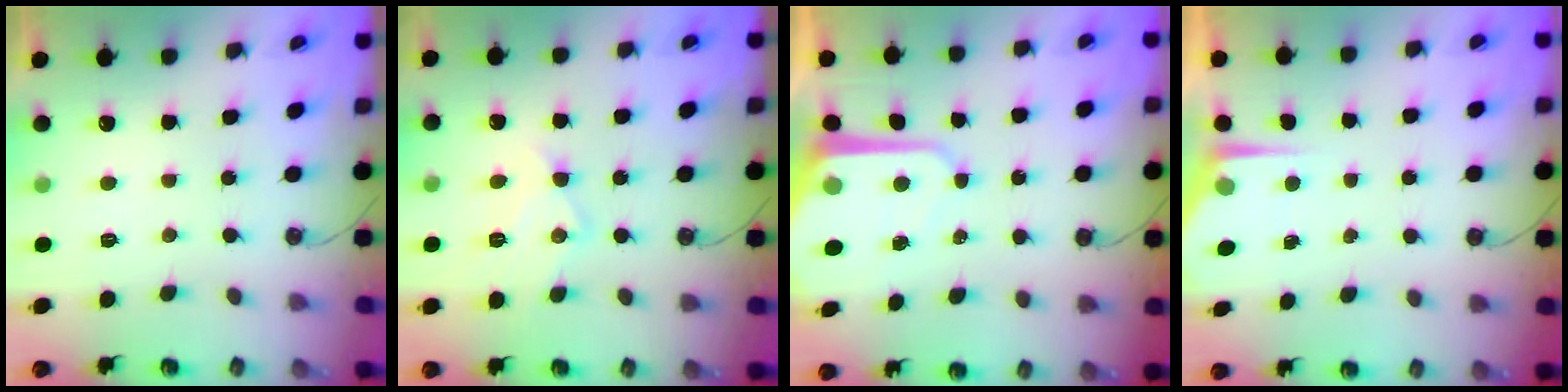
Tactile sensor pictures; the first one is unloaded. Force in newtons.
{"total": 10.7, "press": 10.7, "slide": 0.7}
{"total": 9.1, "press": 9.1, "slide": 0.9}
{"total": 4.6, "press": 4.6, "slide": 0.2}